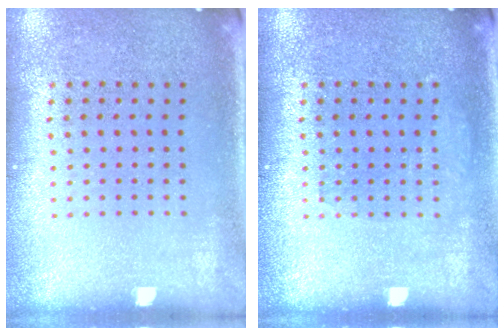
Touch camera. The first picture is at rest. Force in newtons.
{"total": 0.8, "press": 0.8, "slide": 0.1}